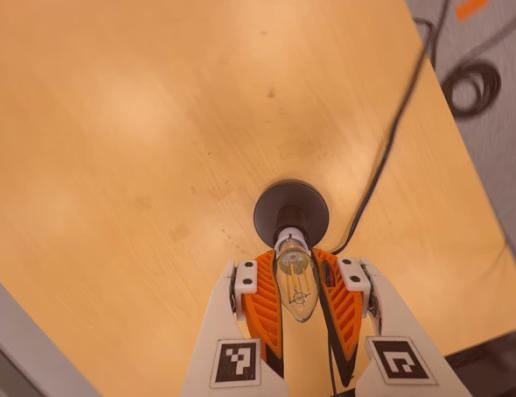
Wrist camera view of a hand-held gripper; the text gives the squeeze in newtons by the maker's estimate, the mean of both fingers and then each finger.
{"total": 19.3, "left": 18.3, "right": 20.4}